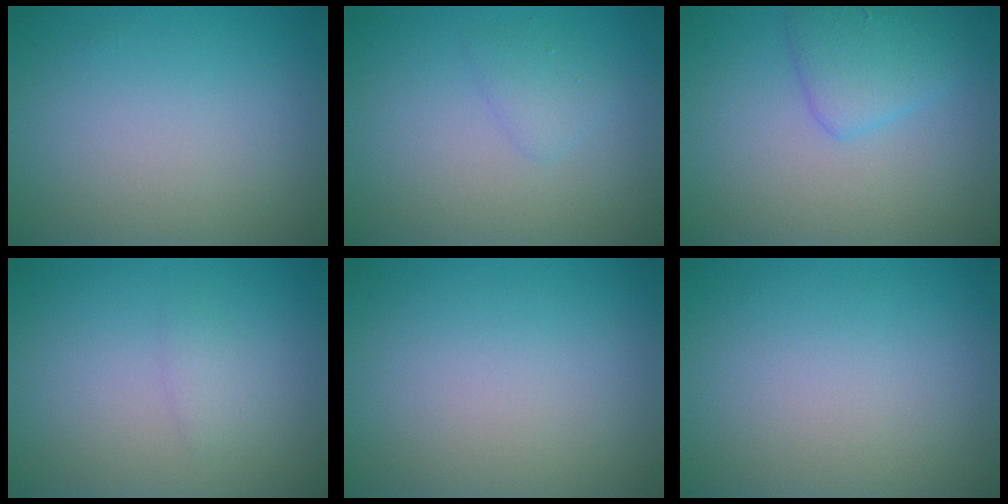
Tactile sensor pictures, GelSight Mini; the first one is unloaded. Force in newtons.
{"total": 1.3, "press": 1.3, "slide": 0.1}
{"total": 2.9, "press": 2.9, "slide": 0.1}
{"total": 1.0, "press": 1.0, "slide": 0.1}
{"total": 0.0}
{"total": 0.0}